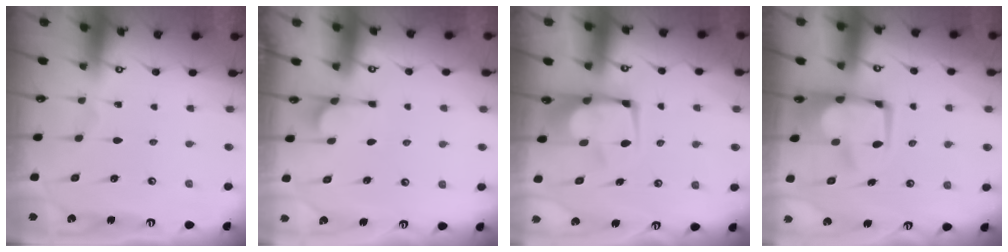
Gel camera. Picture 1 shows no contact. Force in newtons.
{"total": 1.7, "press": 1.3, "slide": 1.1}
{"total": 2.4, "press": 2.3, "slide": 0.8}
{"total": 8.6, "press": 8.5, "slide": 1.2}